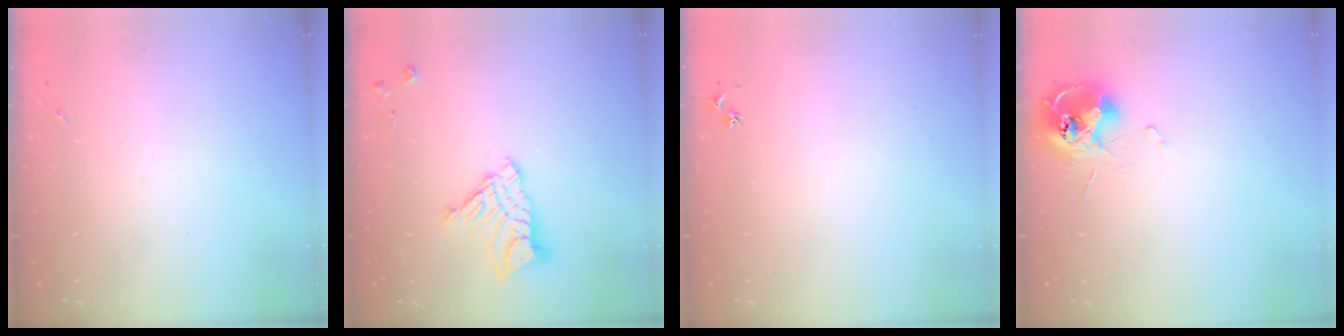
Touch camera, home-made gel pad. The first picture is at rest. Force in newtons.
{"total": 11.6, "press": 11.6, "slide": 1.0}
{"total": 2.5, "press": 2.5, "slide": 0.3}
{"total": 12.0, "press": 11.9, "slide": 1.2}